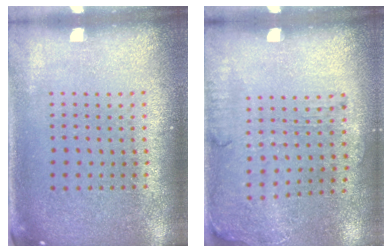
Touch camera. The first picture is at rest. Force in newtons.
{"total": 1.6, "press": 1.3, "slide": 1.0}